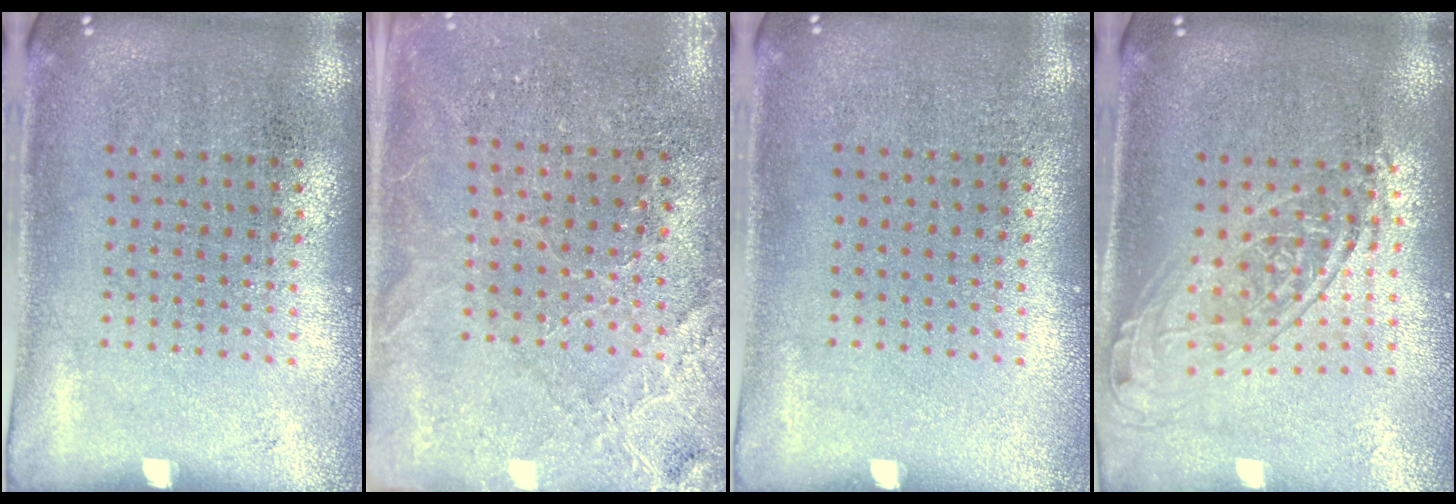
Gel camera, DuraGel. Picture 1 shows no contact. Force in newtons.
{"total": 2.8, "press": 2.8, "slide": 0.2}
{"total": 0.0}
{"total": 1.7, "press": 1.3, "slide": 1.0}